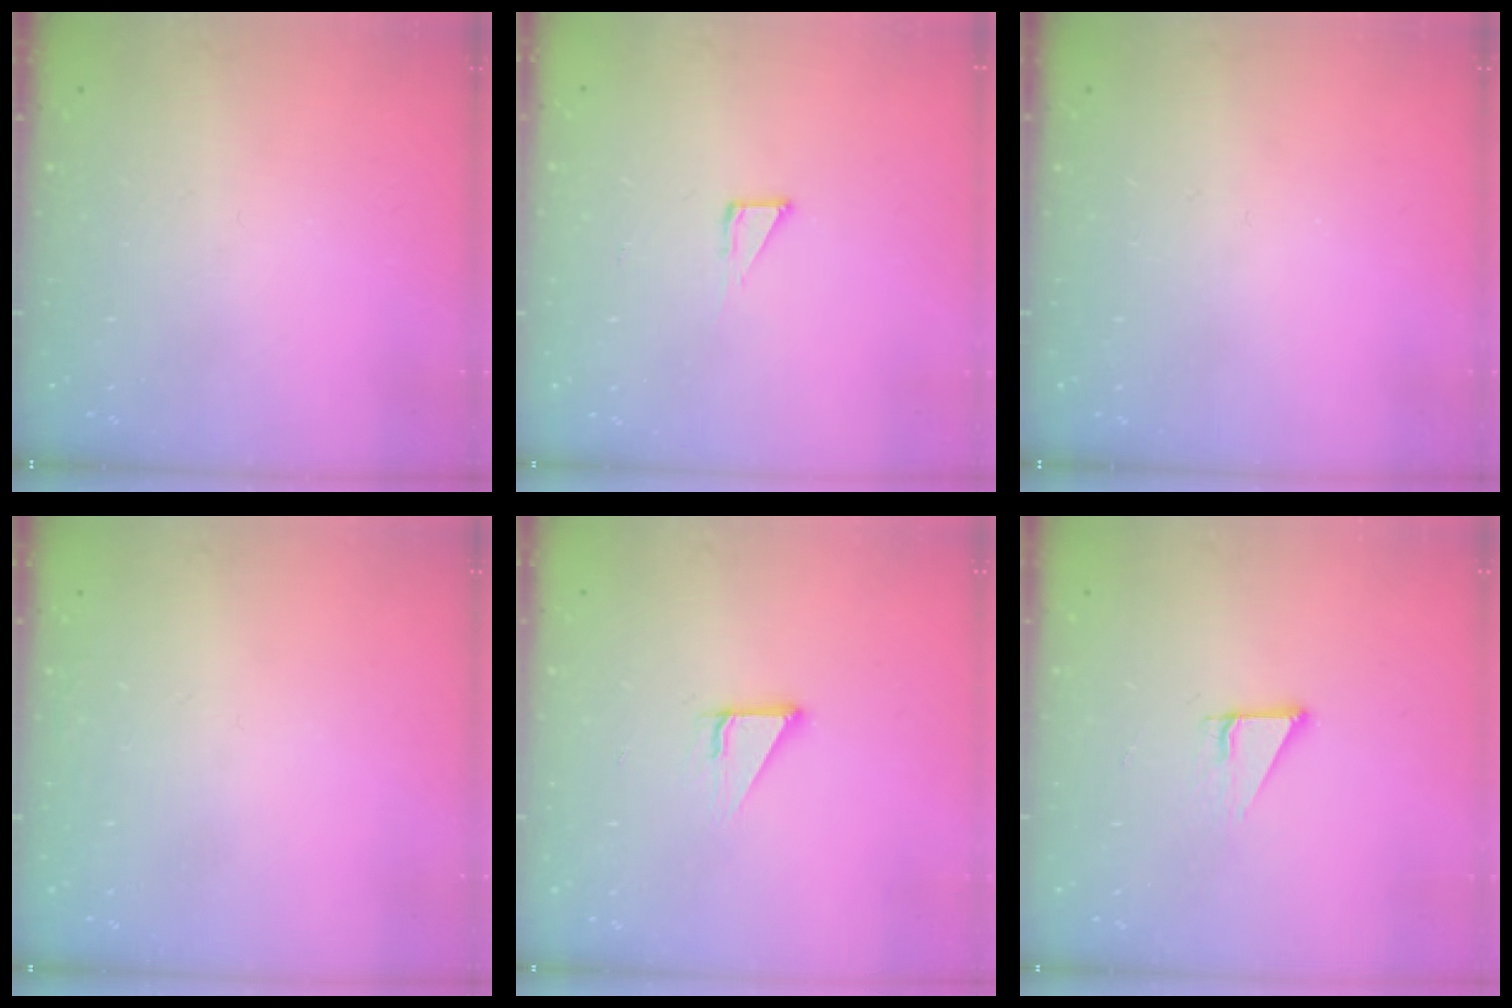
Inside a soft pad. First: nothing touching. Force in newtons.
{"total": 2.8, "press": 2.8, "slide": 0.2}
{"total": 0.0}
{"total": 1.6, "press": 1.5, "slide": 0.1}
{"total": 3.4, "press": 3.4, "slide": 0.3}
{"total": 3.7, "press": 3.7, "slide": 0.2}